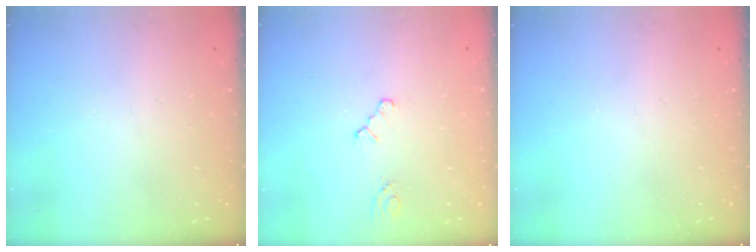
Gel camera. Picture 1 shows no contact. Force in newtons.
{"total": 2.0, "press": 2.0, "slide": 0.4}
{"total": 0.0}